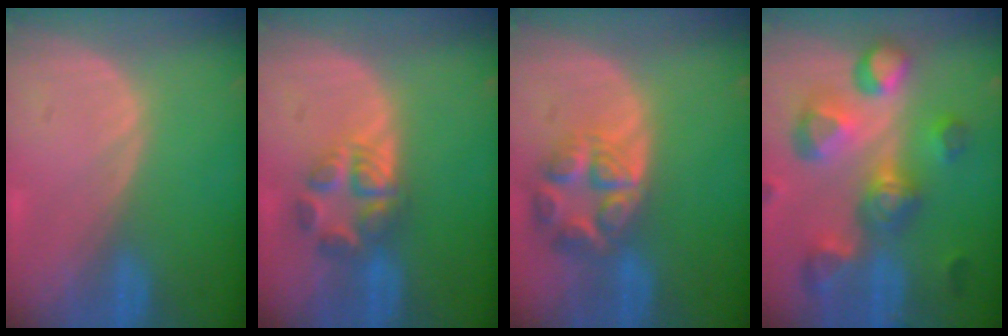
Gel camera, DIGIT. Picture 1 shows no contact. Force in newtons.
{"total": 5.5, "press": 5.4, "slide": 1.1}
{"total": 7.8, "press": 6.8, "slide": 3.7}
{"total": 11.2, "press": 10.0, "slide": 5.0}